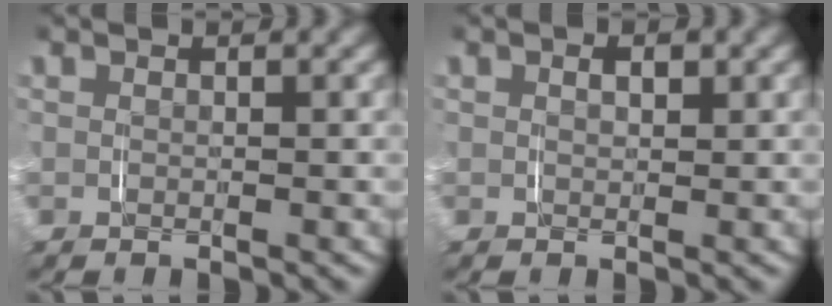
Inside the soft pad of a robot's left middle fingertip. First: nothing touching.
{"total": 1.1, "force": [0.4, 0.5, 0.9], "torque": [-0.009, 0.000, 0.008]}